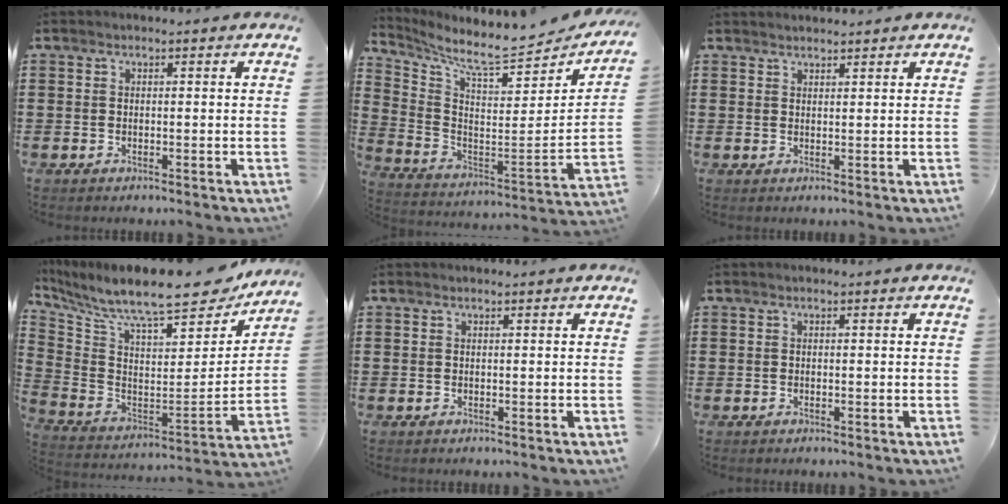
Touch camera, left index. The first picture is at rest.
{"total": 7.4, "force": [6.7, 0.2, 3.2], "torque": [-0.090, -0.069, 0.106]}
{"total": 1.4, "force": [1.4, 0.2, -0.2], "torque": [-0.001, 0.002, 0.029]}
{"total": 11.8, "force": [9.9, 2.0, 6.1], "torque": [-0.139, -0.076, 0.165]}
{"total": 0.0}
{"total": 0.0}